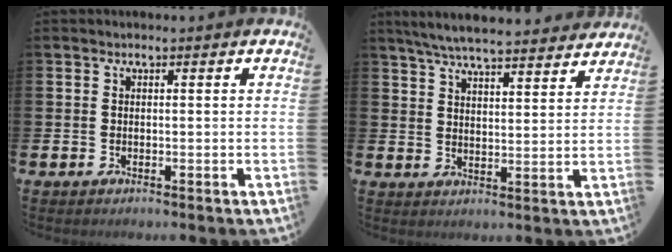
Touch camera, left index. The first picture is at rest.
{"total": 6.5, "force": [6.2, 0.6, 1.7], "torque": [-0.049, -0.034, 0.112]}